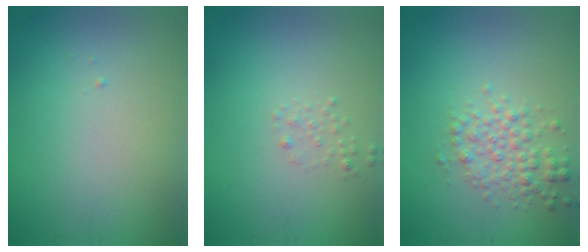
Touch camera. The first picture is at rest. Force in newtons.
{"total": 0.8, "press": 0.8, "slide": 0.1}
{"total": 2.8, "press": 2.8, "slide": 0.0}